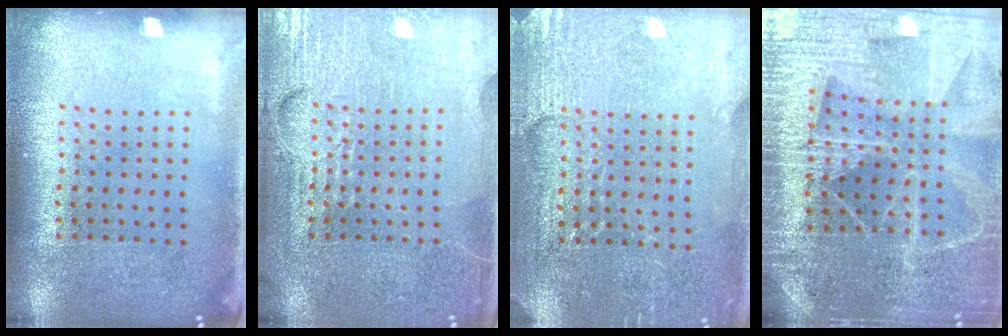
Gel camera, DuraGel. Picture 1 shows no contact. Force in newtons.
{"total": 5.6, "press": 5.5, "slide": 0.8}
{"total": 2.9, "press": 2.8, "slide": 0.3}
{"total": 5.1, "press": 4.6, "slide": 2.3}